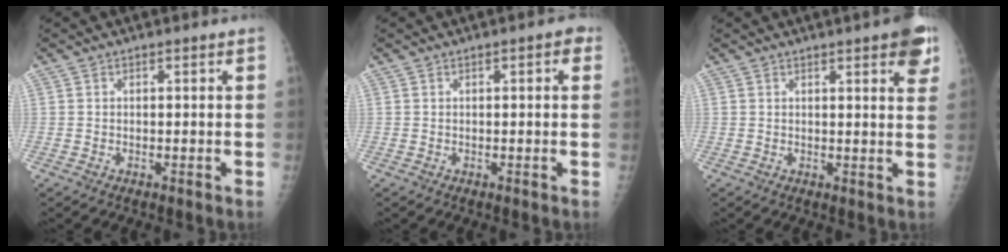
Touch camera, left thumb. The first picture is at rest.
{"total": 2.3, "force": [0.7, 0.9, 2.0], "torque": [-0.024, 0.004, 0.005]}
{"total": 7.0, "force": [3.7, 1.6, 5.8], "torque": [-0.056, -0.010, 0.040]}